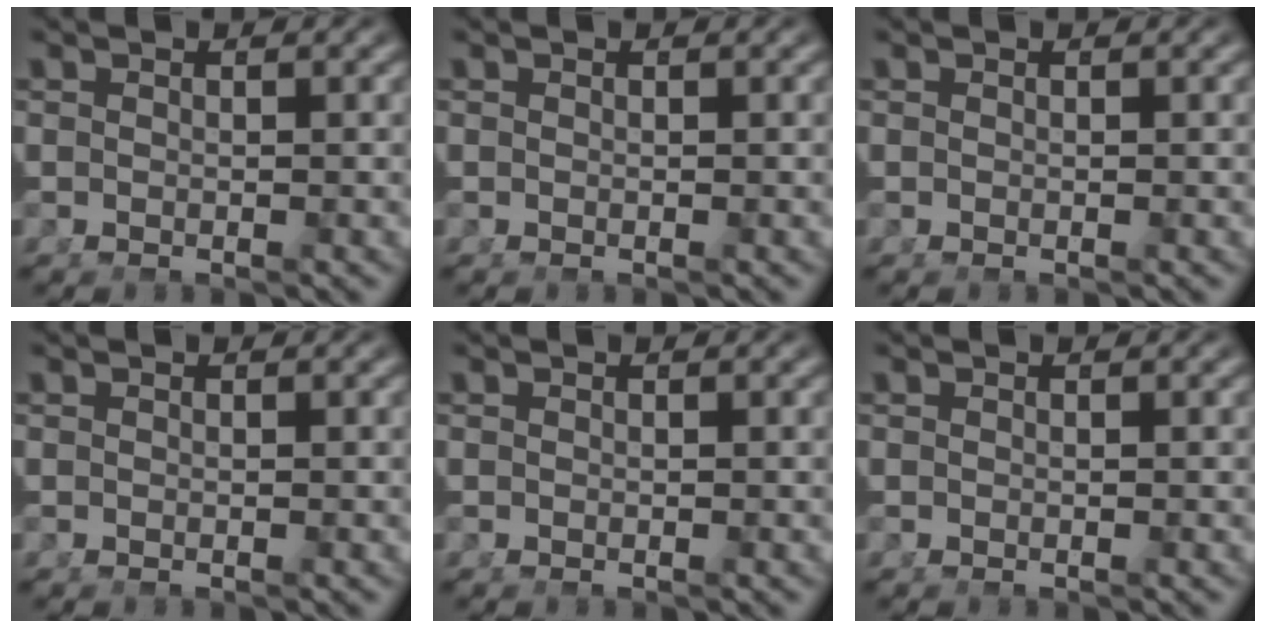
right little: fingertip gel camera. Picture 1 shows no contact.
{"total": 0.0}
{"total": 0.0}
{"total": 0.0}
{"total": 0.0}
{"total": 0.0}